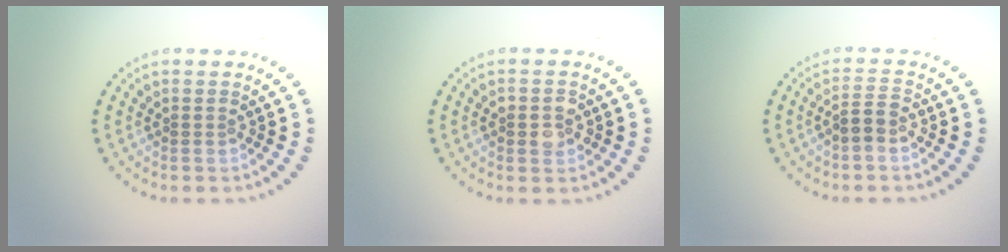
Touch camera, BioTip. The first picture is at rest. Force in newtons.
{"total": 2.0, "press": 2.0, "slide": 0.2}
{"total": 1.9, "press": 1.5, "slide": 1.1}